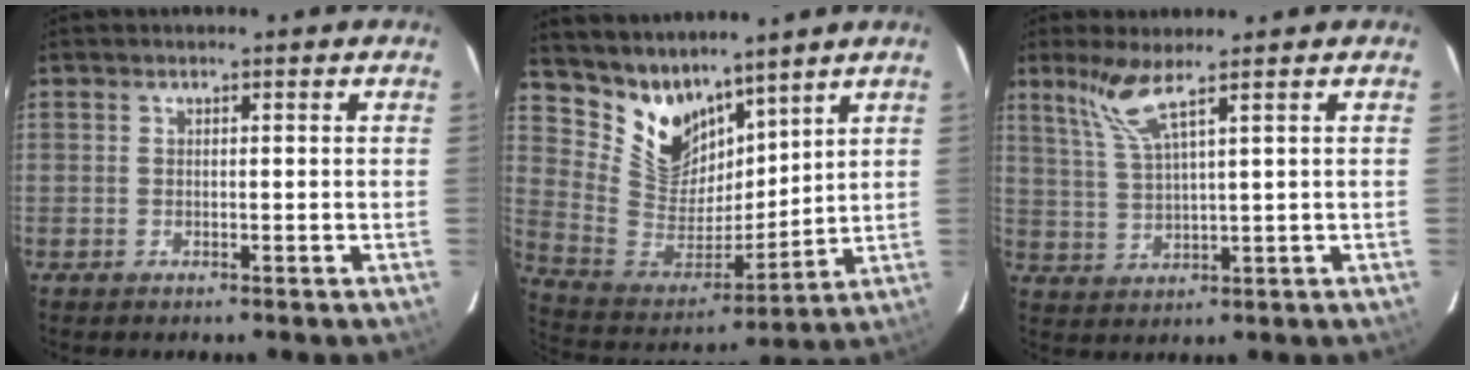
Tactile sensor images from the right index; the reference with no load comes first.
{"total": 13.6, "force": [10.8, 7.2, 4.0], "torque": [-0.094, -0.004, 0.222]}
{"total": 6.5, "force": [4.7, 1.2, 4.3], "torque": [-0.092, 0.002, 0.103]}